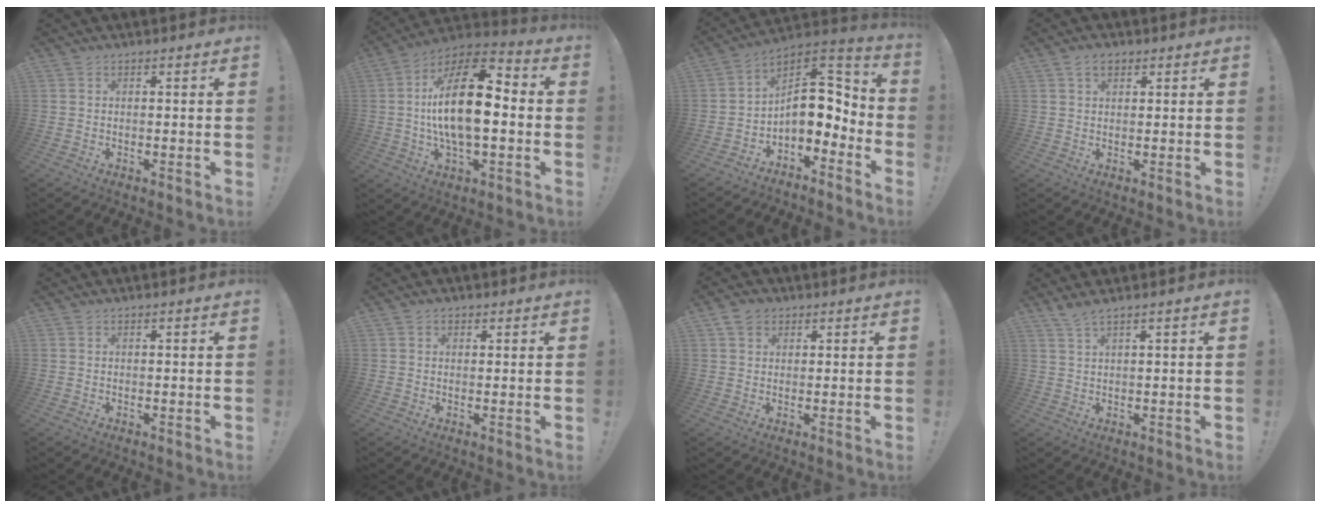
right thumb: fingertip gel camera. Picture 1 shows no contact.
{"total": 20.4, "force": [0.0, 9.0, 18.3], "torque": [-0.336, 0.003, -0.009]}
{"total": 12.4, "force": [-0.5, 8.5, 9.0], "torque": [-0.121, 0.003, 0.001]}
{"total": 3.4, "force": [1.9, 2.1, 1.9], "torque": [-0.033, 0.001, 0.035]}
{"total": 0.0}
{"total": 1.4, "force": [0.6, 1.2, 0.5], "torque": [-0.003, -0.001, 0.010]}
{"total": 4.3, "force": [2.2, 3.3, 1.7], "torque": [-0.031, 0.002, 0.042]}
{"total": 3.0, "force": [2.1, 0.1, 2.1], "torque": [-0.050, -0.002, 0.038]}